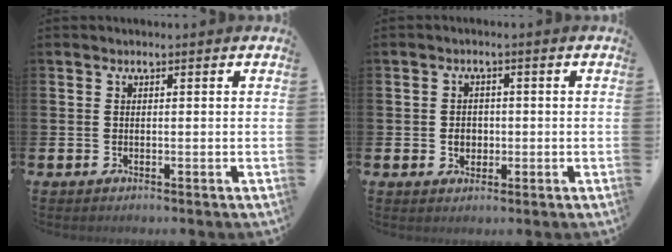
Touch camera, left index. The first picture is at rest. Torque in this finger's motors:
{"motor_torque": [0.09, 0.06, 0.02, 0.06]}